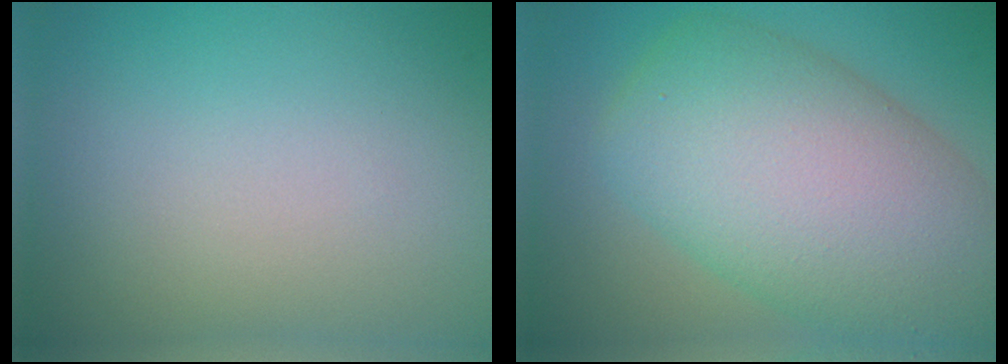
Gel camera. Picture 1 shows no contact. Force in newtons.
{"total": 12.3, "press": 12.3, "slide": 0.5}